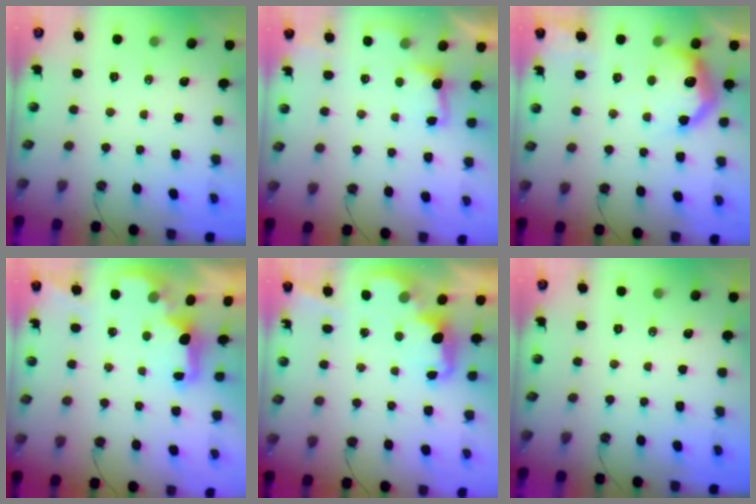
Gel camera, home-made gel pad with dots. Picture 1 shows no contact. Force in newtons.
{"total": 2.9, "press": 2.7, "slide": 1.0}
{"total": 15.8, "press": 15.7, "slide": 1.2}
{"total": 2.3, "press": 2.2, "slide": 0.8}
{"total": 2.3, "press": 2.2, "slide": 0.5}
{"total": 0.0}